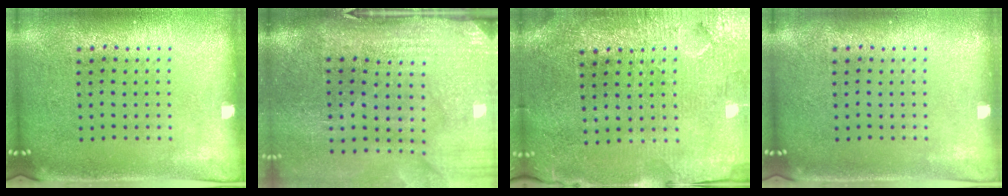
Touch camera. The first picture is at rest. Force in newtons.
{"total": 4.6, "press": 3.8, "slide": 2.6}
{"total": 3.6, "press": 3.4, "slide": 1.4}
{"total": 0.0}